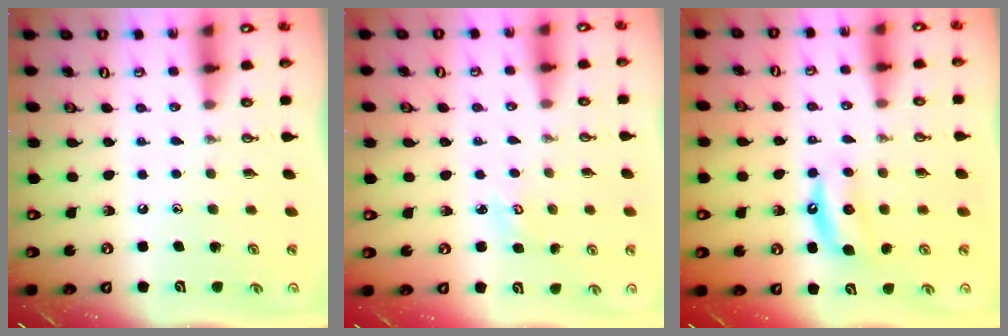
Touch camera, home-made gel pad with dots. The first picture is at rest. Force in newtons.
{"total": 2.7, "press": 2.7, "slide": 0.3}
{"total": 6.0, "press": 6.0, "slide": 0.6}